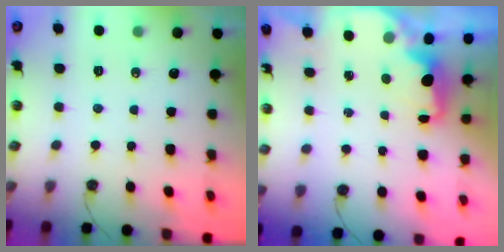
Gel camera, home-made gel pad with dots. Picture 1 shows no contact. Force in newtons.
{"total": 2.5, "press": 2.3, "slide": 0.8}